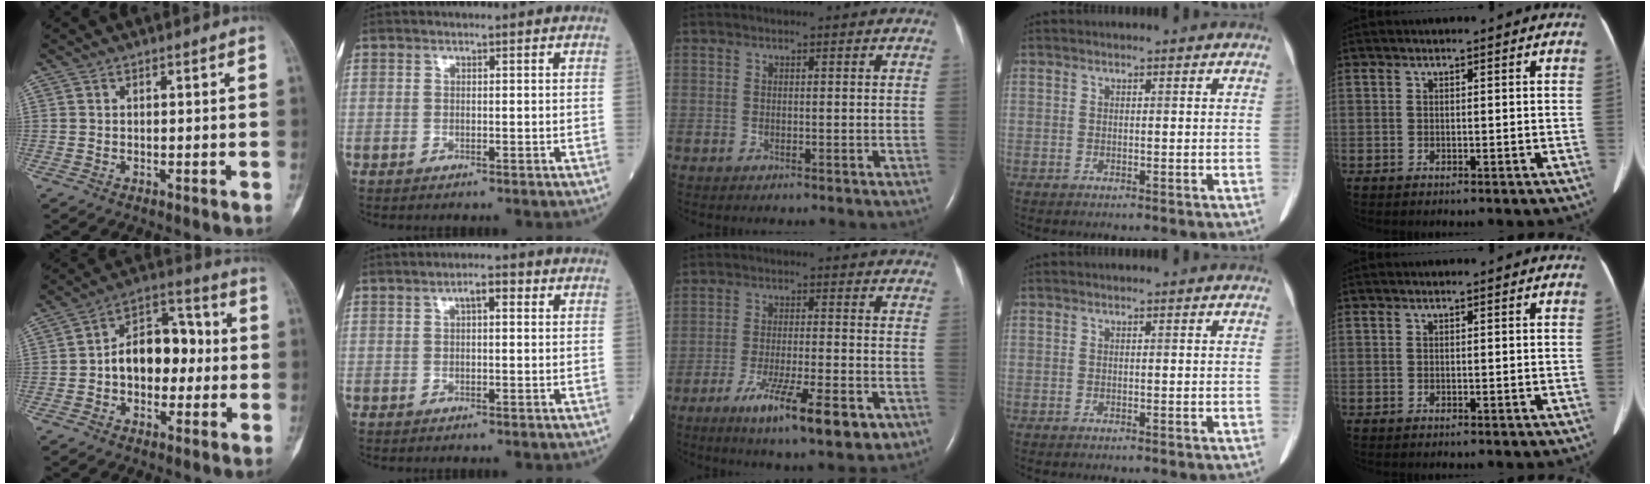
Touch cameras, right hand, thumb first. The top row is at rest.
{"thumb": {"total": 12.8, "force": [-0.7, 8.7, 9.5], "torque": [-0.111, 0.044, -0.020]}, "index": {"total": 2.6, "force": [0.9, 0.9, 2.3], "torque": [-0.039, 0.012, 0.013]}, "middle": {"total": 11.9, "force": [-6.3, 1.9, 9.9], "torque": [-0.162, -0.021, -0.095]}}